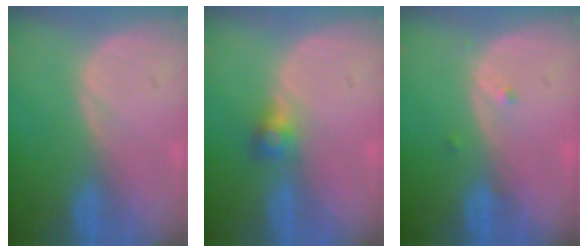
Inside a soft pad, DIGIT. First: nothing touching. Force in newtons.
{"total": 2.6, "press": 2.5, "slide": 0.2}
{"total": 1.0, "press": 0.8, "slide": 0.6}